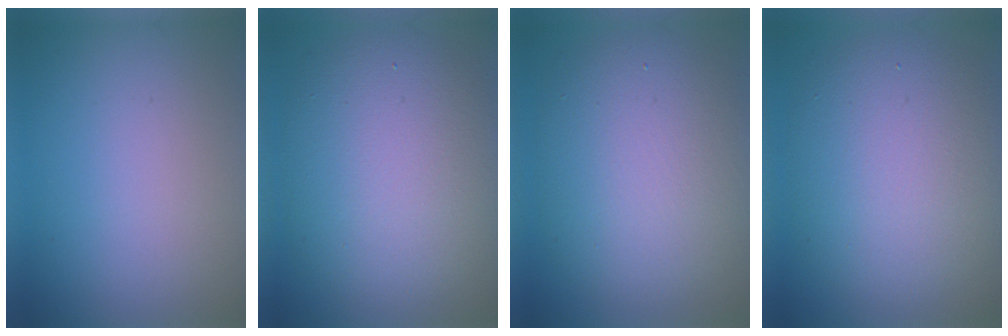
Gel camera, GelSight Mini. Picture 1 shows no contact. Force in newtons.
{"total": 10.5, "press": 10.5, "slide": 0.3}
{"total": 9.4, "press": 9.3, "slide": 1.0}
{"total": 9.3, "press": 9.3, "slide": 0.5}